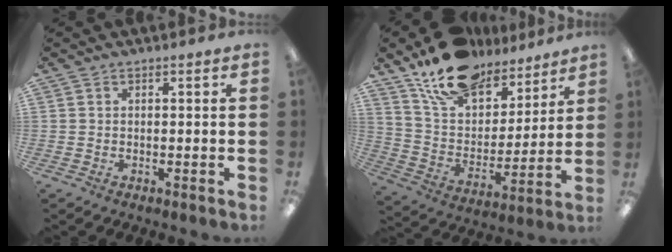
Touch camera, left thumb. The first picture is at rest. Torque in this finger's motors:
{"motor_torque": [1.88, 1.88, 1.42, -1.36, 0.19]}